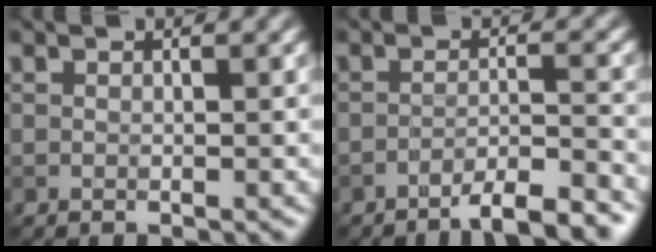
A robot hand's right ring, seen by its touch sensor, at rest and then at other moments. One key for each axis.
{"total": 4.9, "fx": -3.8, "fy": 0.6, "fz": 2.9, "tx": -0.037, "ty": 0.011, "tz": -0.064}